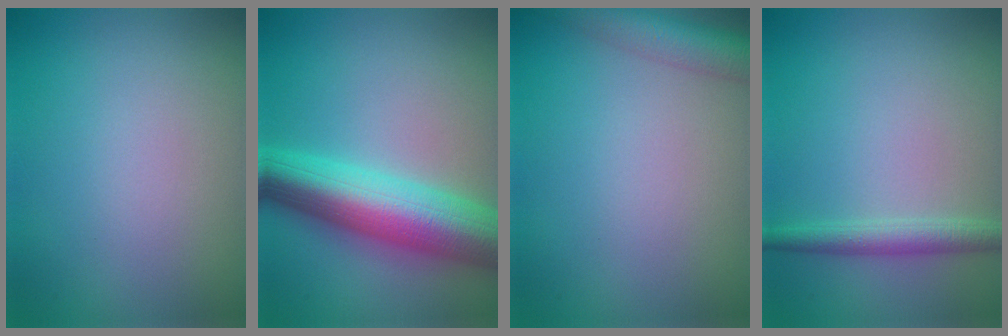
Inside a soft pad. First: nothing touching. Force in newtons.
{"total": 10.2, "press": 10.2, "slide": 0.3}
{"total": 4.4, "press": 4.4, "slide": 0.3}
{"total": 2.3, "press": 2.3, "slide": 0.1}